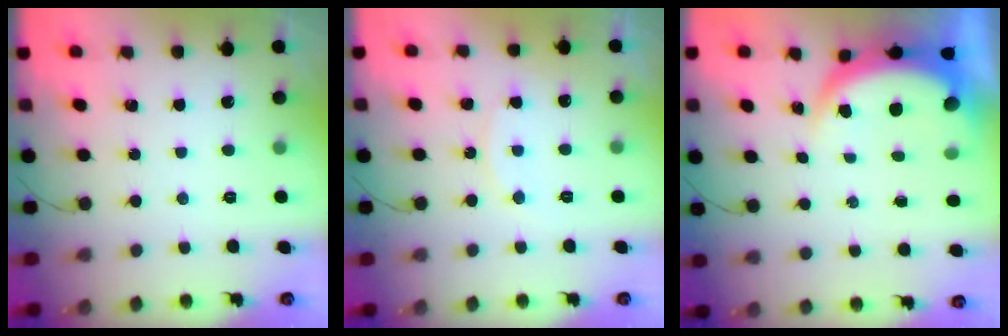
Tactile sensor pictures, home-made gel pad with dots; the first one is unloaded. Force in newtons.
{"total": 8.2, "press": 8.1, "slide": 0.5}
{"total": 6.0, "press": 6.0, "slide": 0.9}